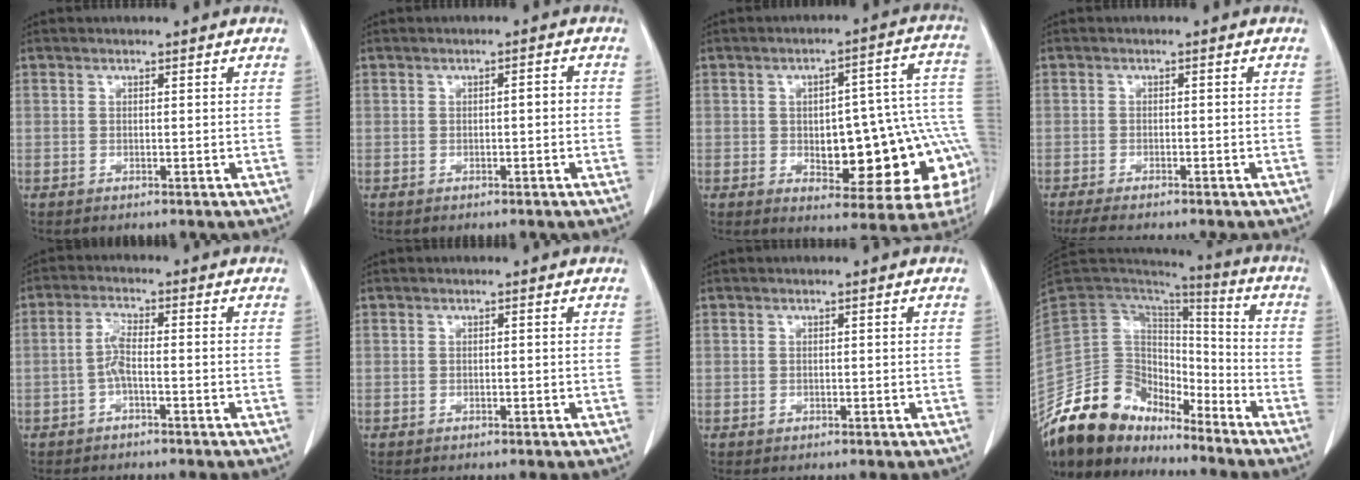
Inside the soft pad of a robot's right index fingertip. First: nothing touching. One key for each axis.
{"total": 1.7, "fx": -0.3, "fy": 0.5, "fz": 1.6, "tx": -0.020, "ty": 0.006, "tz": -0.005}
{"total": 19.8, "fx": -3.5, "fy": 6.5, "fz": 18.4, "tx": -0.160, "ty": 0.043, "tz": -0.022}
{"total": 3.3, "fx": -2.7, "fy": 0.5, "fz": 1.9, "tx": -0.034, "ty": -0.008, "tz": -0.044}
{"total": 3.2, "fx": -1.2, "fy": 0.5, "fz": 2.9, "tx": -0.060, "ty": 0.004, "tz": -0.027}
{"total": 0.0}
{"total": 0.6, "fx": -0.2, "fy": 0.4, "fz": 0.3, "tx": -0.003, "ty": 0.001, "tz": -0.005}
{"total": 15.0, "fx": -12.9, "fy": 6.6, "fz": 3.8, "tx": -0.059, "ty": 0.056, "tz": -0.240}